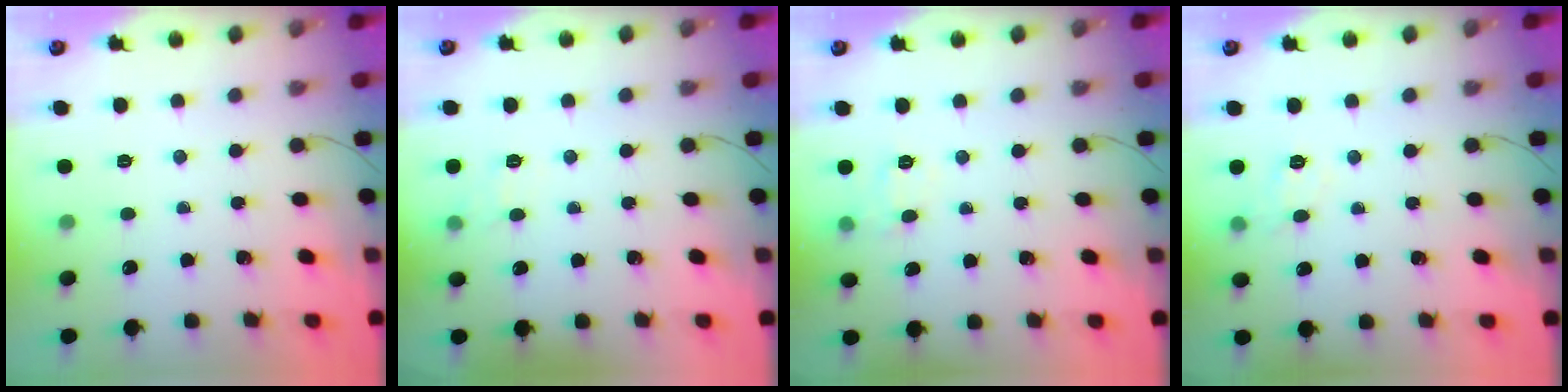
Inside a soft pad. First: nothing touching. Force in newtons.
{"total": 6.4, "press": 6.2, "slide": 1.6}
{"total": 7.6, "press": 7.5, "slide": 1.3}
{"total": 7.9, "press": 7.7, "slide": 1.5}